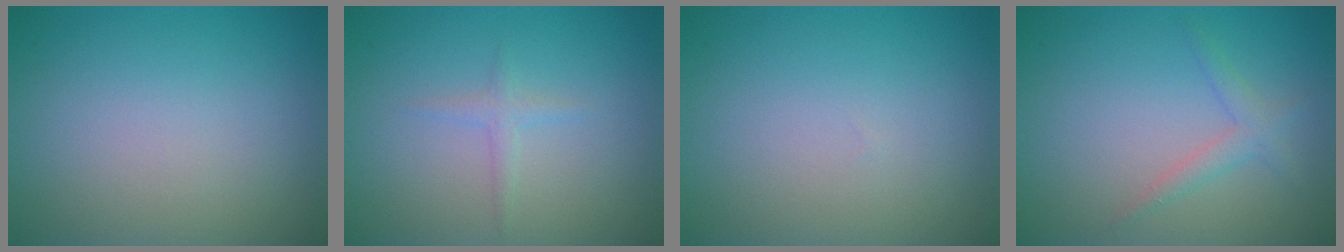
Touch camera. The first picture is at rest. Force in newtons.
{"total": 1.1, "press": 1.1, "slide": 0.0}
{"total": 0.0}
{"total": 1.7, "press": 1.7, "slide": 0.1}